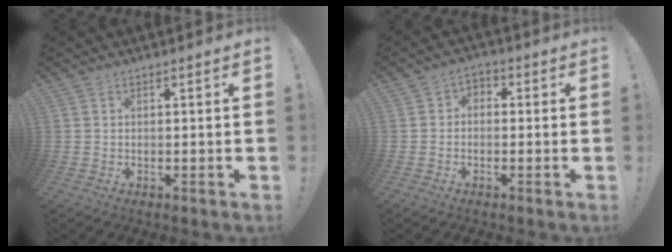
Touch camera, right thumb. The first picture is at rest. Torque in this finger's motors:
{"motor_torque": [0.18, 0.21, 0.05, -0.15, 0.09]}